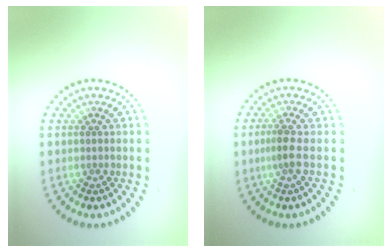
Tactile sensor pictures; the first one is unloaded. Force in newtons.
{"total": 1.6, "press": 1.3, "slide": 0.9}